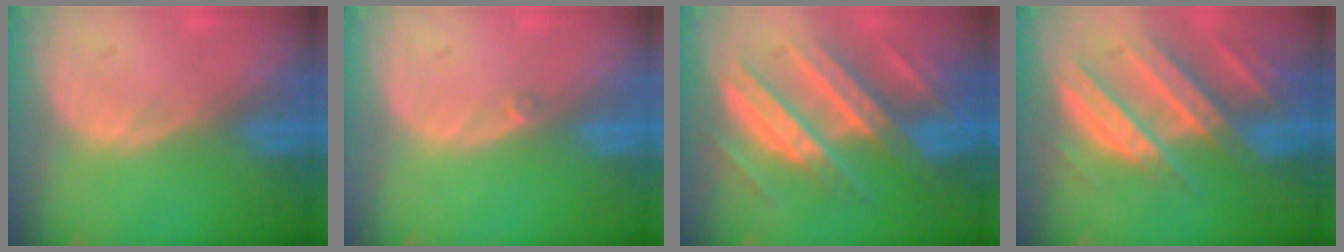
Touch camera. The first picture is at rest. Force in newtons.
{"total": 0.6, "press": 0.5, "slide": 0.3}
{"total": 10.7, "press": 10.7, "slide": 1.0}
{"total": 10.5, "press": 9.3, "slide": 5.0}